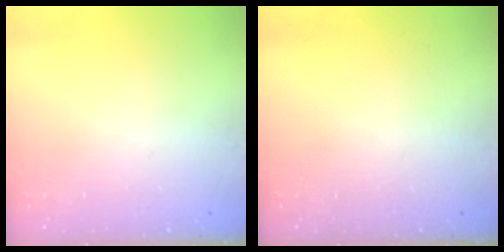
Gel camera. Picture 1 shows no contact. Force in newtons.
{"total": 0.0}